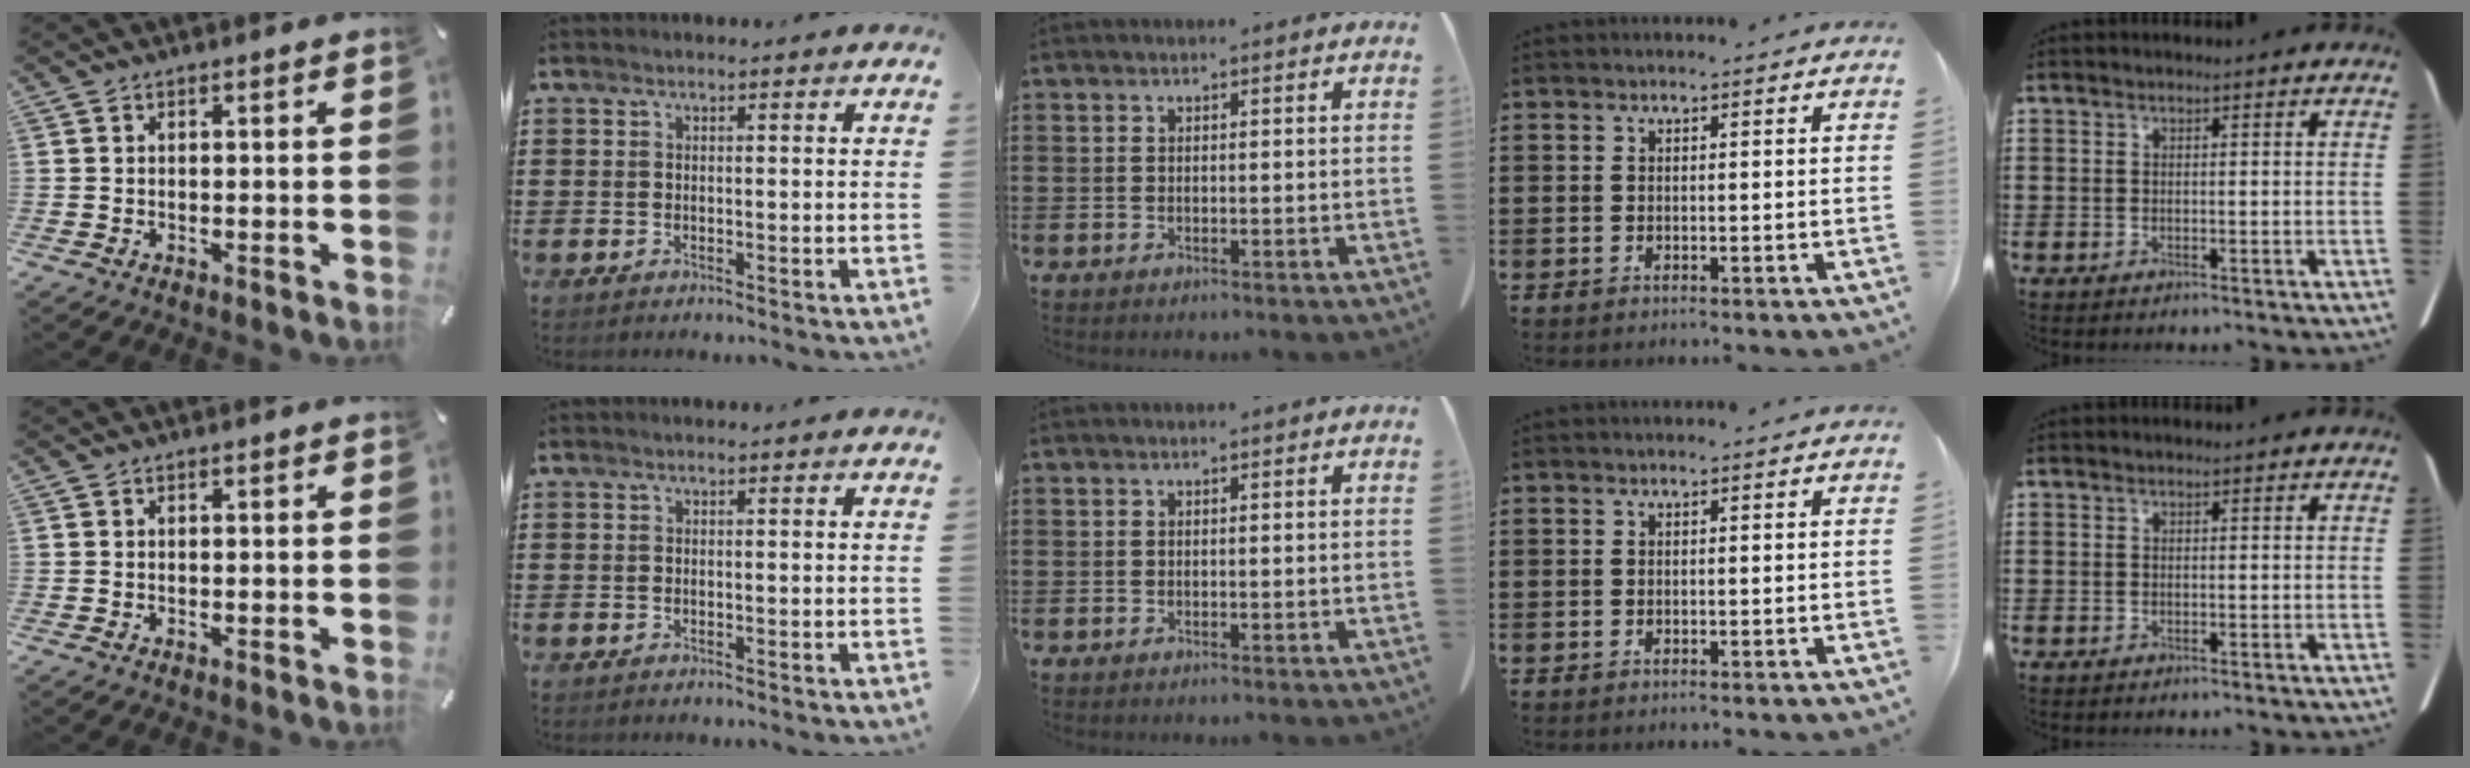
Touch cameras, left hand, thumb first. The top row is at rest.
{}